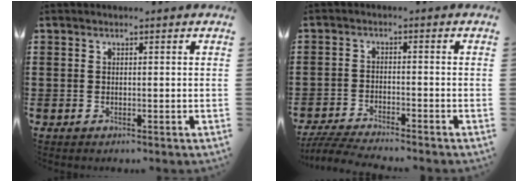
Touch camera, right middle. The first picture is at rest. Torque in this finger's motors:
{"motor_torque": [0.33, -0.33, 0.03, 0.09]}